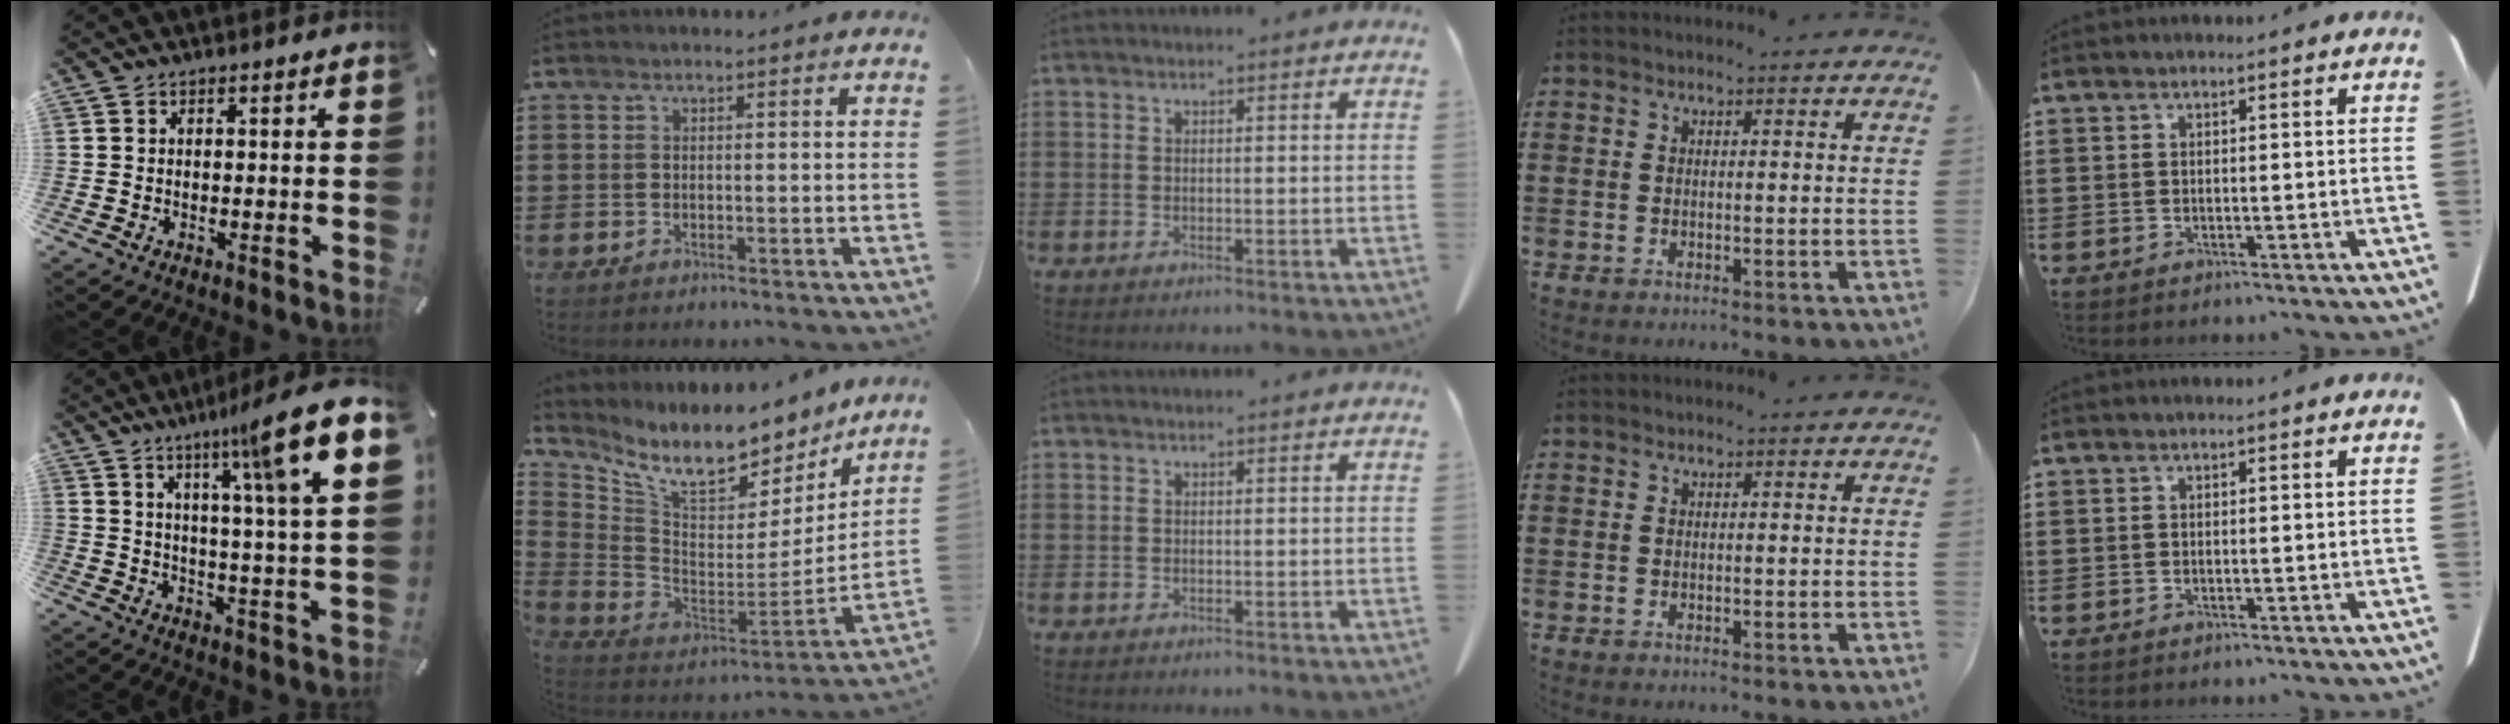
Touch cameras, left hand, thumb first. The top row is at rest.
{"thumb": {"total": 15.4, "force": [8.5, 0.8, 12.8], "torque": [-0.197, -0.049, 0.119]}, "index": {"total": 10.3, "force": [8.2, 2.9, 5.4], "torque": [-0.130, -0.066, 0.139]}}